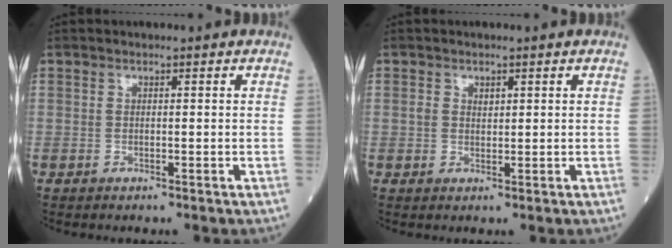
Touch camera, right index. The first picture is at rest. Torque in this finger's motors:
{"motor_torque": [-0.13, -0.11, -0.02, 0.00]}